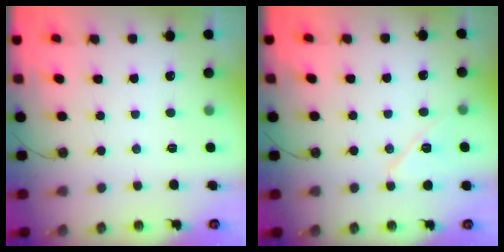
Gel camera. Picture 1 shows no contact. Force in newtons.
{"total": 8.6, "press": 8.5, "slide": 0.9}